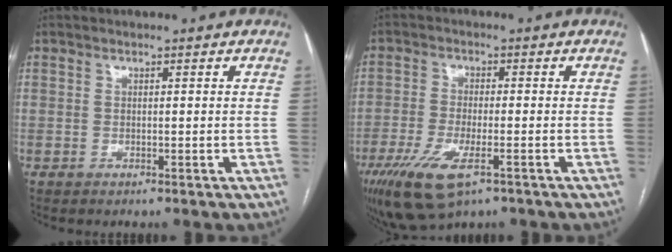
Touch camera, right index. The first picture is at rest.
{"total": 10.4, "force": [-5.7, 3.2, 8.1], "torque": [-0.155, -0.022, -0.095]}